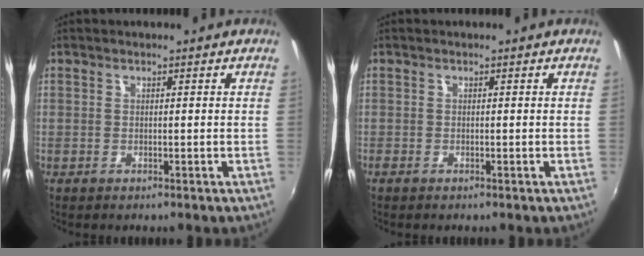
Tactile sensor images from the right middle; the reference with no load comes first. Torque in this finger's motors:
{"motor_torque": [0.66, -0.62, 0.11, 0.07]}